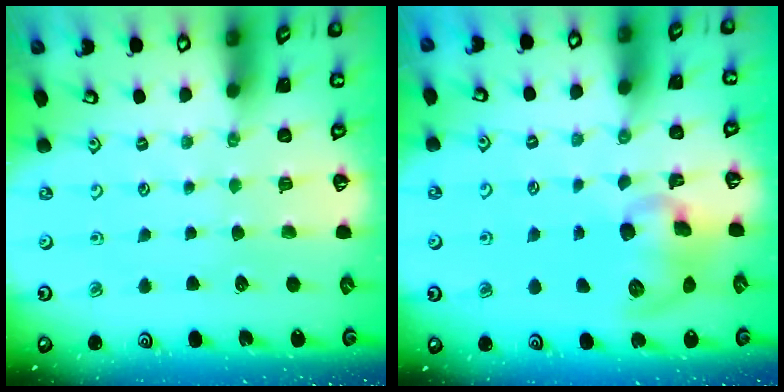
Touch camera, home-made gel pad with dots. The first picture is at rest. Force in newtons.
{"total": 10.4, "press": 10.2, "slide": 1.8}